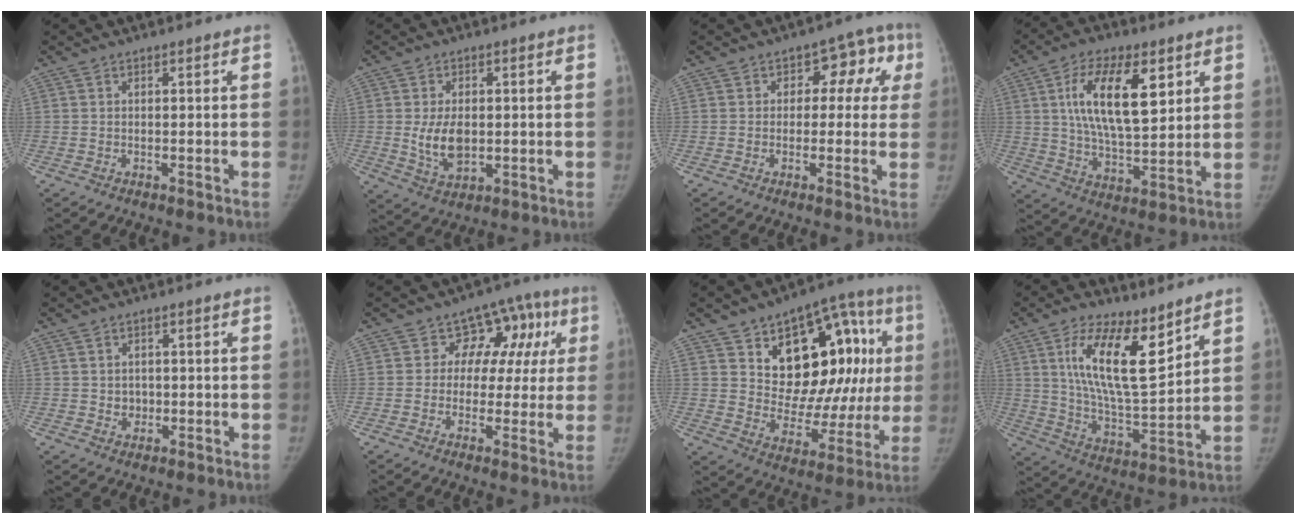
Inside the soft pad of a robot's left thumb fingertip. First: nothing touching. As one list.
[{"total": 7.7, "force": [-0.1, 4.8, 6.0], "torque": [-0.097, -0.008, 0.007]}, {"total": 8.3, "force": [1.5, 6.0, 5.6], "torque": [-0.007, 0.025, 0.008]}, {"total": 16.3, "force": [5.6, 7.2, 13.5], "torque": [-0.212, -0.022, 0.102]}, {"total": 2.4, "force": [-0.1, 2.2, 1.0], "torque": [0.001, 0.003, 0.001]}, {"total": 10.4, "force": [2.6, 8.5, 5.5], "torque": [0.000, 0.013, 0.023]}, {"total": 25.2, "force": [6.6, 14.7, 19.5], "torque": [-0.211, 0.008, 0.106]}, {"total": 16.4, "force": [8.3, 6.2, 12.7], "torque": [-0.200, -0.053, 0.158]}]